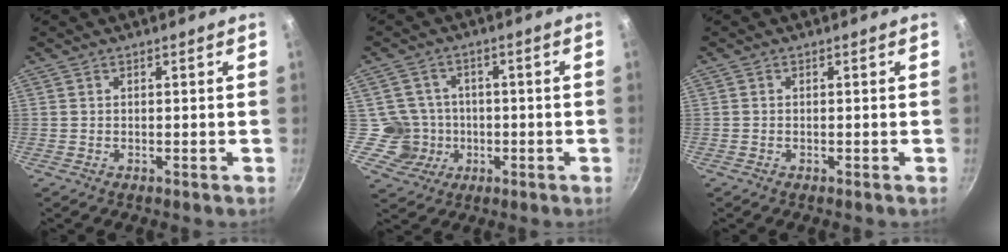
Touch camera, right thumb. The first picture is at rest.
{"total": 6.7, "force": [-1.0, 6.6, 0.6], "torque": [0.021, 0.021, -0.016]}
{"total": 0.0}